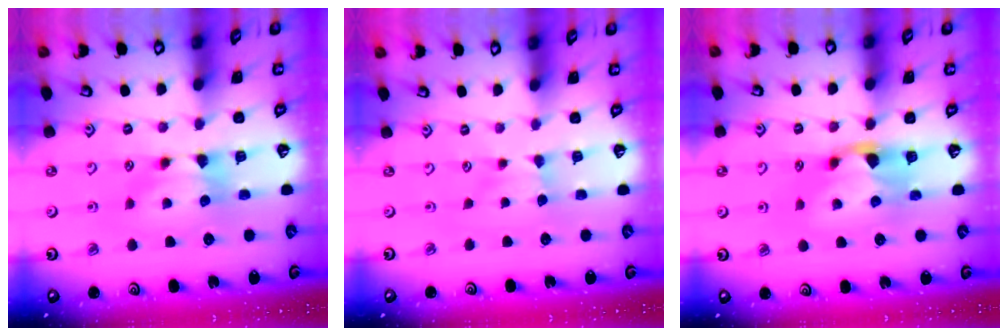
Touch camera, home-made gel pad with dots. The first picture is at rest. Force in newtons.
{"total": 1.1, "press": 1.0, "slide": 0.6}
{"total": 2.1, "press": 1.6, "slide": 1.2}